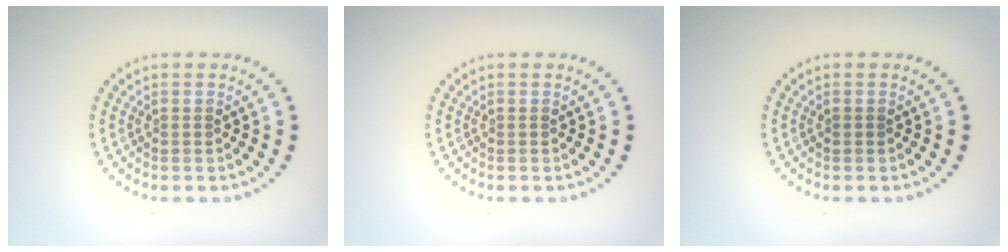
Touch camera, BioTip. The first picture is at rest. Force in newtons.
{"total": 0.0}
{"total": 0.5, "press": 0.5, "slide": 0.1}